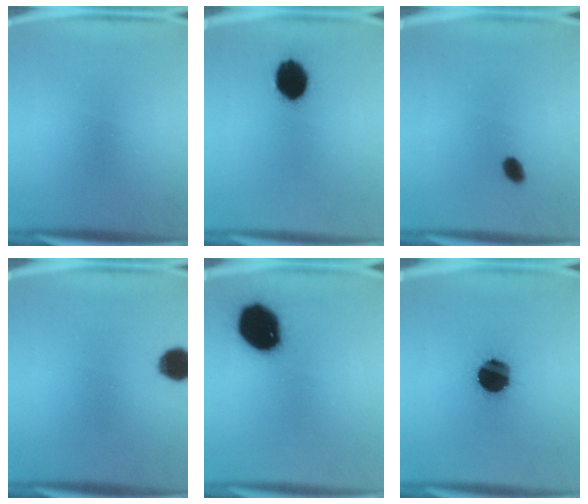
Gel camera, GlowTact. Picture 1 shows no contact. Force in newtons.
{"total": 10.0}
{"total": 2.4}
{"total": 6.5}
{"total": 18.0}
{"total": 16.5}